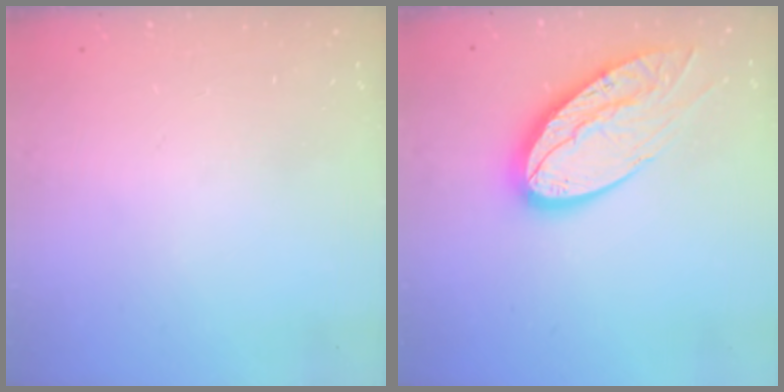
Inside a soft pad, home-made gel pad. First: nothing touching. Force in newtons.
{"total": 17.6, "press": 17.5, "slide": 1.3}